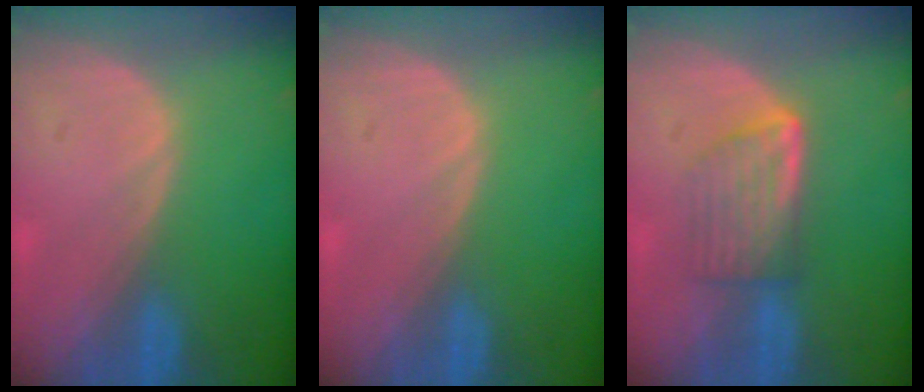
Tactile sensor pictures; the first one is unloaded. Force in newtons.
{"total": 0.0}
{"total": 5.9, "press": 5.5, "slide": 2.2}